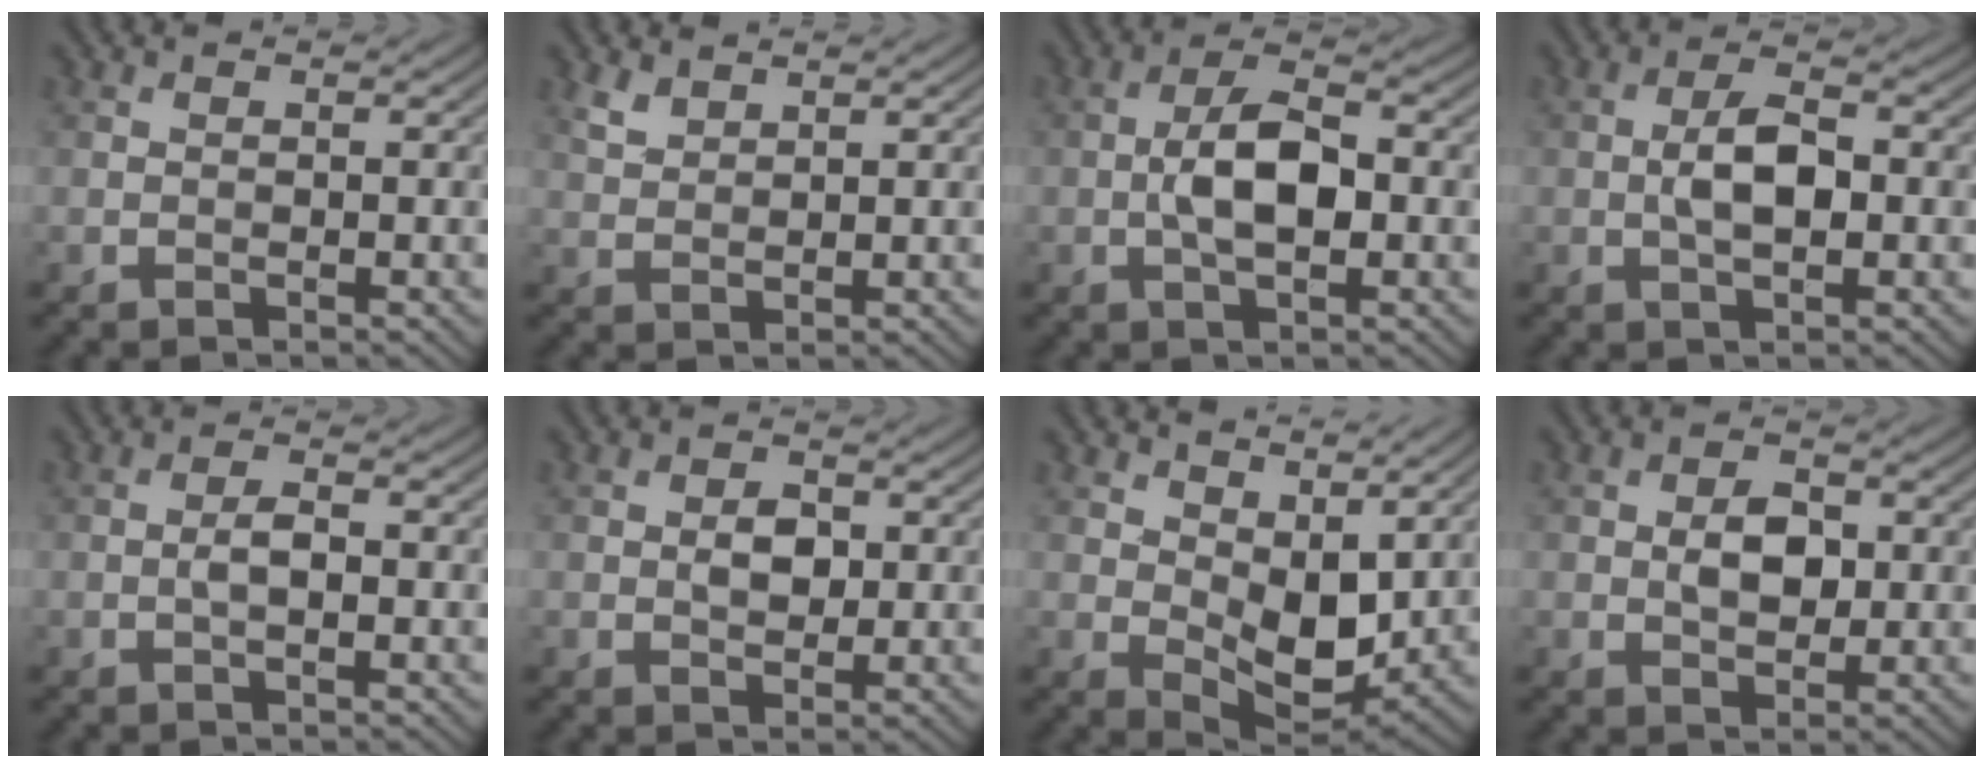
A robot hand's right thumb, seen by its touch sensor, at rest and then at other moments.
{"total": 2.3, "force": [1.9, 0.9, 1.0], "torque": [-0.028, 0.000, 0.045]}
{"total": 6.5, "force": [-0.7, 2.9, 5.9], "torque": [-0.115, 0.008, -0.019]}
{"total": 4.9, "force": [-0.3, 2.1, 4.4], "torque": [-0.090, 0.008, -0.010]}
{"total": 2.1, "force": [-0.4, 0.7, 2.0], "torque": [-0.039, 0.005, -0.014]}
{"total": 2.9, "force": [0.3, 2.0, 2.1], "torque": [-0.040, 0.000, 0.001]}
{"total": 8.5, "force": [3.1, 4.8, 6.4], "torque": [-0.118, -0.010, 0.054]}
{"total": 3.9, "force": [0.3, 2.5, 3.0], "torque": [-0.057, 0.001, 0.002]}